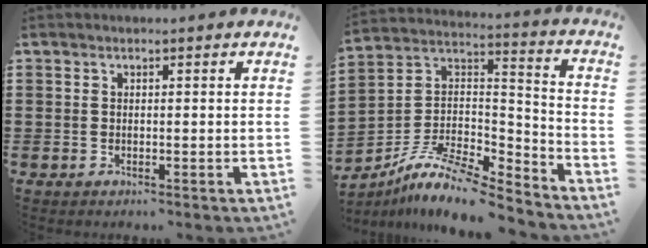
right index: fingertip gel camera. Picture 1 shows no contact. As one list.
[{"total": 10.6, "force": [-8.8, 2.6, 5.4], "torque": [-0.105, 0.018, -0.177]}]